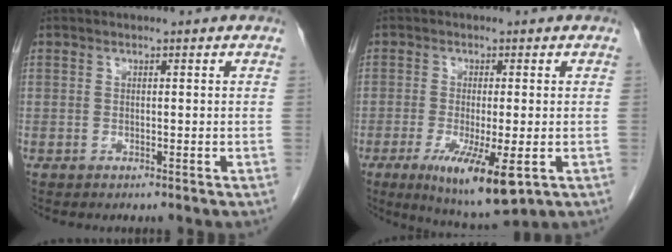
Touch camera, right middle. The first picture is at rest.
{"total": 10.4, "force": [-4.2, 2.0, 9.3], "torque": [-0.157, -0.030, -0.061]}